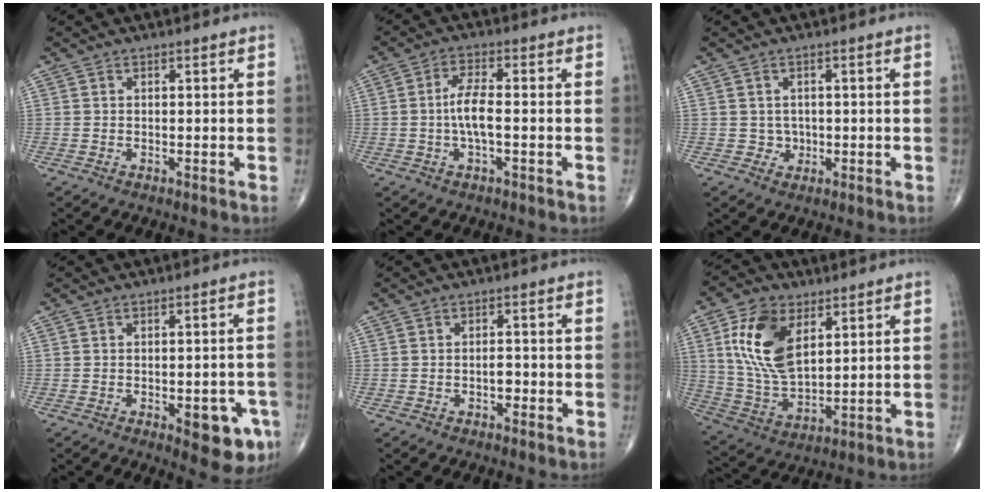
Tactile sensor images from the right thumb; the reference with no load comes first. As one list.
[{"total": 5.2, "force": [-0.7, 1.5, 5.0], "torque": [-0.106, 0.012, -0.019]}, {"total": 1.8, "force": [-0.2, 1.8, 0.5], "torque": [0.003, 0.005, -0.002]}, {"total": 9.4, "force": [-3.7, 3.6, 7.9], "torque": [-0.071, 0.008, -0.038]}, {"total": 1.6, "force": [-0.6, 0.9, 1.2], "torque": [-0.008, 0.005, -0.012]}, {"total": 14.8, "force": [5.6, 8.2, 11.0], "torque": [-0.199, -0.023, 0.114]}]